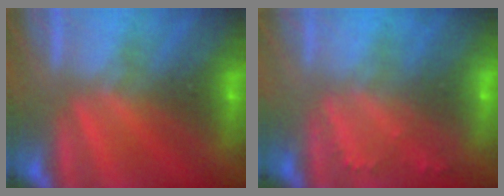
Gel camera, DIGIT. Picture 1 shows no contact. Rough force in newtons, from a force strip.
{"total": 2.2}